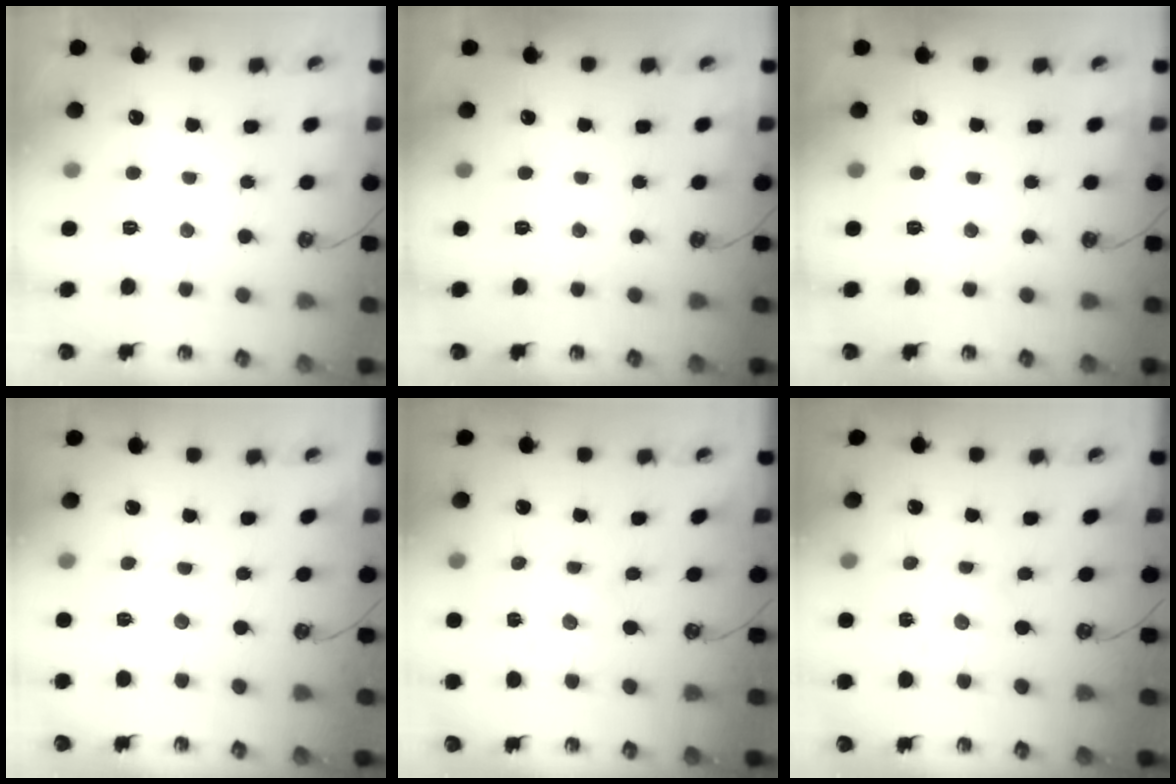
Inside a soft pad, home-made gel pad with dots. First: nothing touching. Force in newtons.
{"total": 0.0}
{"total": 0.0}
{"total": 2.2, "press": 2.2, "slide": 0.3}
{"total": 0.0}
{"total": 0.0}